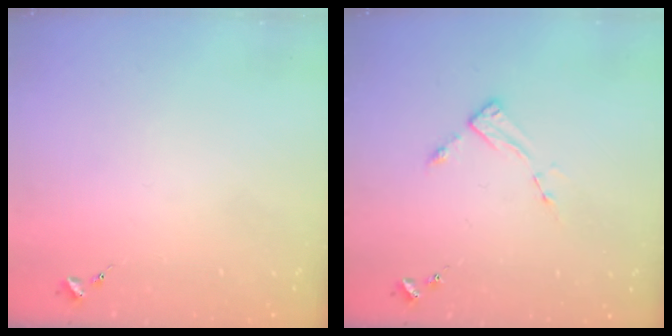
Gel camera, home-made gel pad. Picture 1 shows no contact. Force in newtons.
{"total": 3.6, "press": 3.5, "slide": 0.4}